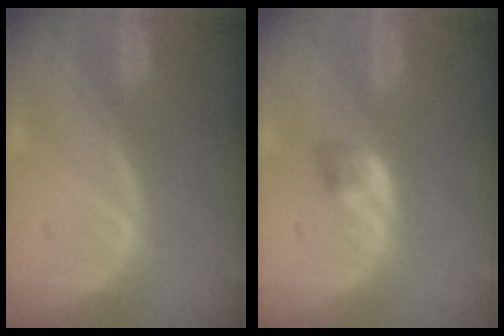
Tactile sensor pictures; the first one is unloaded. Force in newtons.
{"total": 2.8, "press": 2.5, "slide": 1.3}